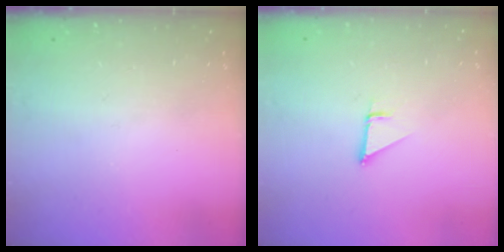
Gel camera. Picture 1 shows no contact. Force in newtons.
{"total": 0.9, "press": 0.9, "slide": 0.1}